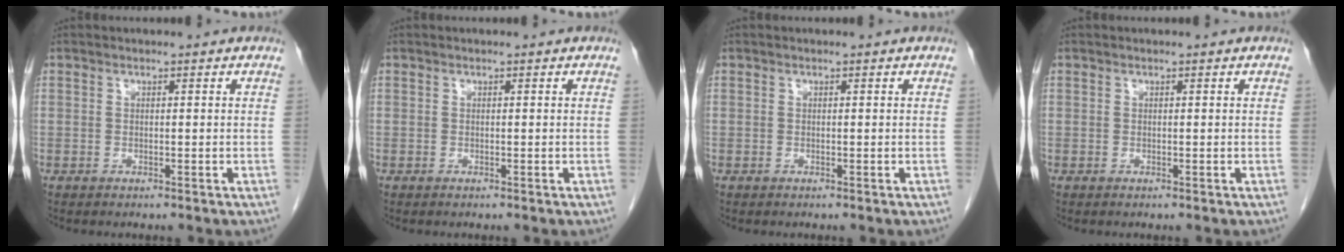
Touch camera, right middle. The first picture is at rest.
{"total": 0.0}
{"total": 0.0}
{"total": 0.0}